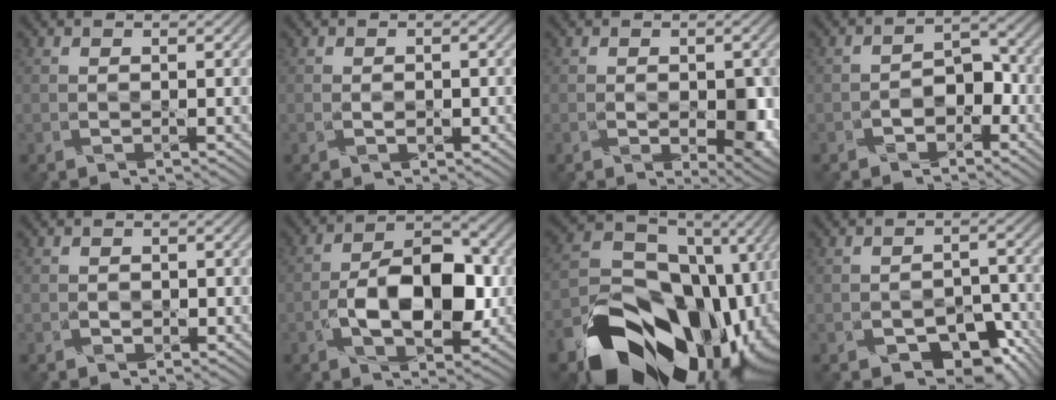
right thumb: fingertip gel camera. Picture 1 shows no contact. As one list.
[{"total": 1.1, "force": [-0.3, 0.7, 0.7], "torque": [-0.017, -0.003, -0.002]}, {"total": 5.7, "force": [-0.9, 3.1, 4.8], "torque": [-0.073, -0.017, -0.003]}, {"total": 3.6, "force": [-2.2, 2.2, 1.8], "torque": [-0.018, 0.010, -0.037]}, {"total": 0.9, "force": [-0.5, 0.7, 0.3], "torque": [-0.005, -0.006, -0.009]}, {"total": 10.4, "force": [-2.5, 5.5, 8.5], "torque": [-0.143, 0.006, -0.043]}, {"total": 19.9, "force": [-8.0, 14.3, 11.2], "torque": [-0.218, -0.041, -0.129]}, {"total": 8.3, "force": [-5.6, 4.8, 3.6], "torque": [-0.037, -0.007, -0.077]}]